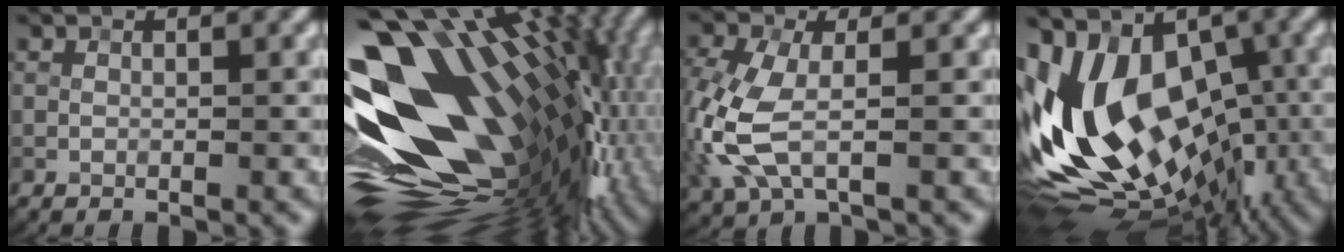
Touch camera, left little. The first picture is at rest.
{"total": 18.8, "force": [1.5, 10.0, 15.9], "torque": [-0.285, -0.021, 0.033]}
{"total": 5.4, "force": [-1.3, 2.6, 4.6], "torque": [-0.133, -0.001, -0.030]}
{"total": 16.1, "force": [-0.5, 10.6, 12.1], "torque": [-0.231, -0.009, -0.011]}